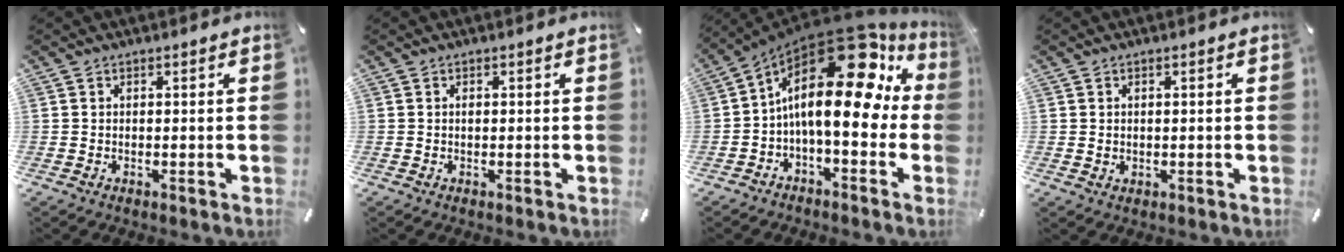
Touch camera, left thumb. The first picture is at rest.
{"total": 0.6, "force": [0.0, 0.3, 0.5], "torque": [-0.011, -0.001, 0.001]}
{"total": 21.5, "force": [5.4, 9.8, 18.4], "torque": [-0.306, -0.053, 0.085]}
{"total": 0.9, "force": [0.3, 0.9, -0.1], "torque": [0.001, 0.006, 0.004]}